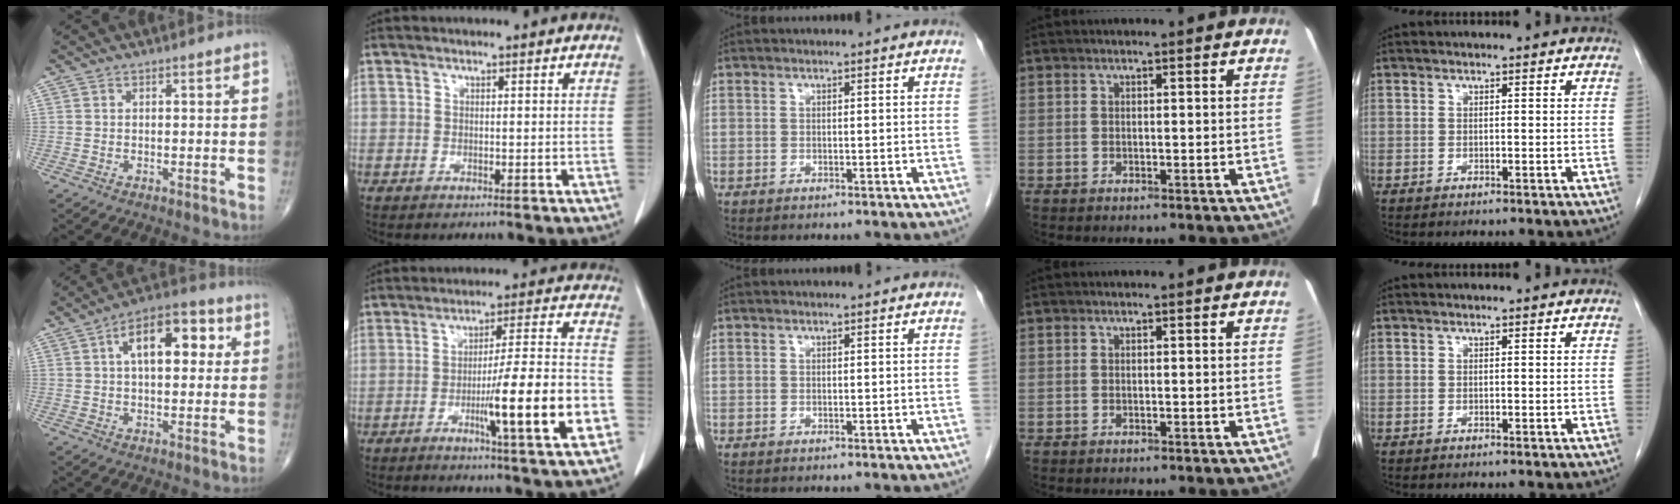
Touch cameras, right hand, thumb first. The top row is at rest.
{"thumb": {"total": 13.1, "force": [3.4, 6.7, 10.8], "torque": [-0.146, 0.023, 0.046]}, "index": {"total": 14.3, "force": [-4.5, -0.1, 13.6], "torque": [-0.211, -0.008, -0.073]}}